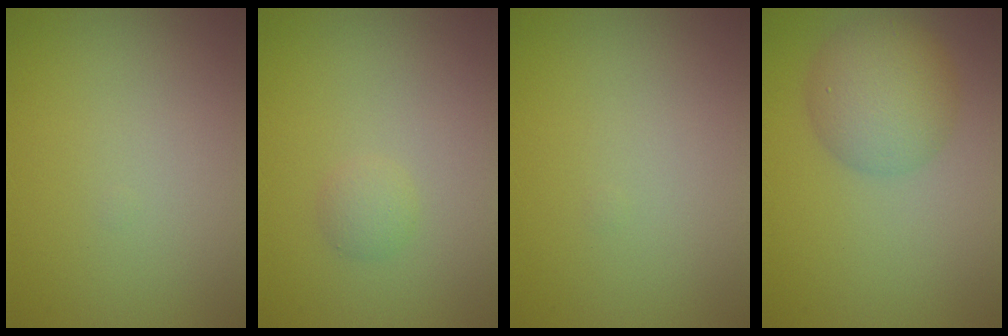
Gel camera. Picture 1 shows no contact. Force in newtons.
{"total": 1.1, "press": 1.1, "slide": 0.0}
{"total": 0.0}
{"total": 4.9, "press": 4.9, "slide": 0.2}